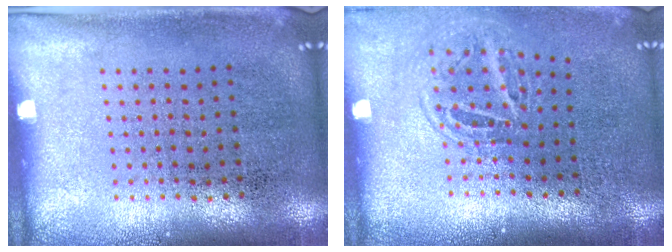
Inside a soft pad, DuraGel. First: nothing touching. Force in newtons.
{"total": 1.6, "press": 1.0, "slide": 1.3}